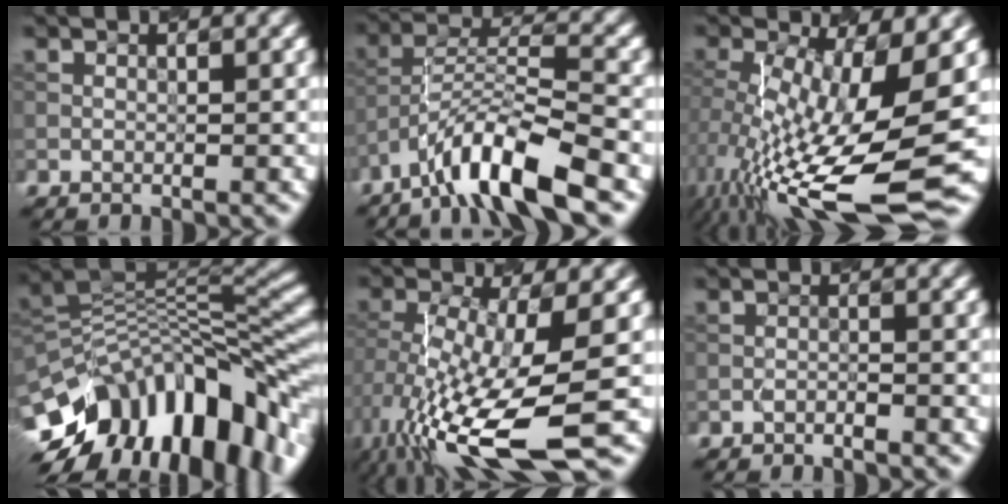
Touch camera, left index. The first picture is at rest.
{"total": 8.4, "force": [-5.8, 1.5, 5.8], "torque": [-0.096, 0.009, -0.111]}
{"total": 15.4, "force": [-3.7, 4.7, 14.2], "torque": [-0.263, -0.024, -0.061]}
{"total": 14.9, "force": [-6.1, 7.2, 11.5], "torque": [-0.190, 0.020, -0.108]}
{"total": 12.4, "force": [-4.7, 3.7, 10.9], "torque": [-0.228, -0.021, -0.081]}
{"total": 0.8, "force": [-0.8, 0.0, 0.0], "torque": [0.001, 0.005, -0.018]}